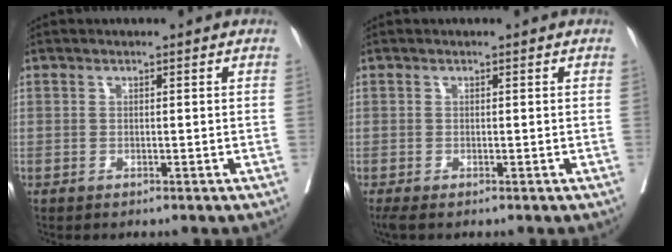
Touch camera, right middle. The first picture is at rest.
{"total": 1.4, "force": [-1.1, 0.0, 0.8], "torque": [-0.014, -0.006, -0.018]}